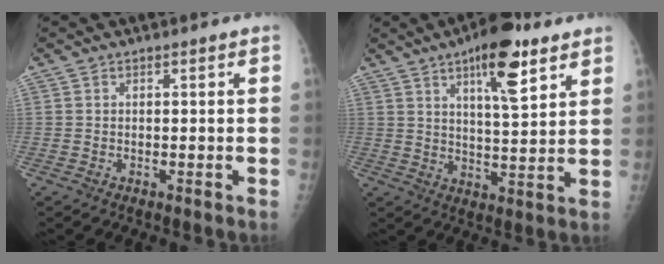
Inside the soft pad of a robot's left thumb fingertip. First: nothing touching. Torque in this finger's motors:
{"motor_torque": [1.13, 0.32, 0.98, -0.57, 0.27]}